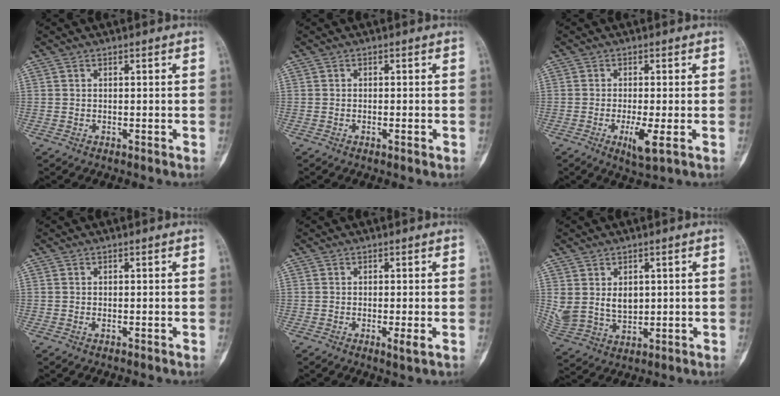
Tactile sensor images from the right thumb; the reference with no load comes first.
{"total": 1.3, "force": [-0.5, 0.4, 1.1], "torque": [-0.018, 0.002, -0.007]}
{"total": 4.7, "force": [-1.4, 0.8, 4.4], "torque": [-0.086, -0.012, -0.024]}
{"total": 0.0}
{"total": 2.0, "force": [-0.4, 0.2, 1.9], "torque": [-0.037, -0.008, -0.007]}
{"total": 7.7, "force": [1.7, 5.4, 5.1], "torque": [-0.089, -0.014, 0.051]}